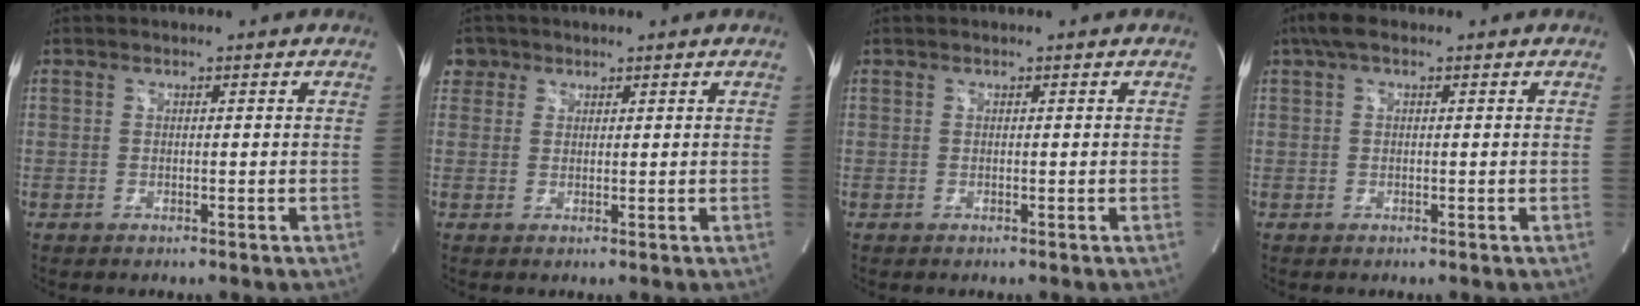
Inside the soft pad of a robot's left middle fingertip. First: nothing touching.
{"total": 3.1, "force": [1.7, 2.6, 0.1], "torque": [0.005, 0.012, 0.028]}
{"total": 0.0}
{"total": 3.2, "force": [1.9, 1.0, 2.4], "torque": [-0.054, 0.028, 0.035]}